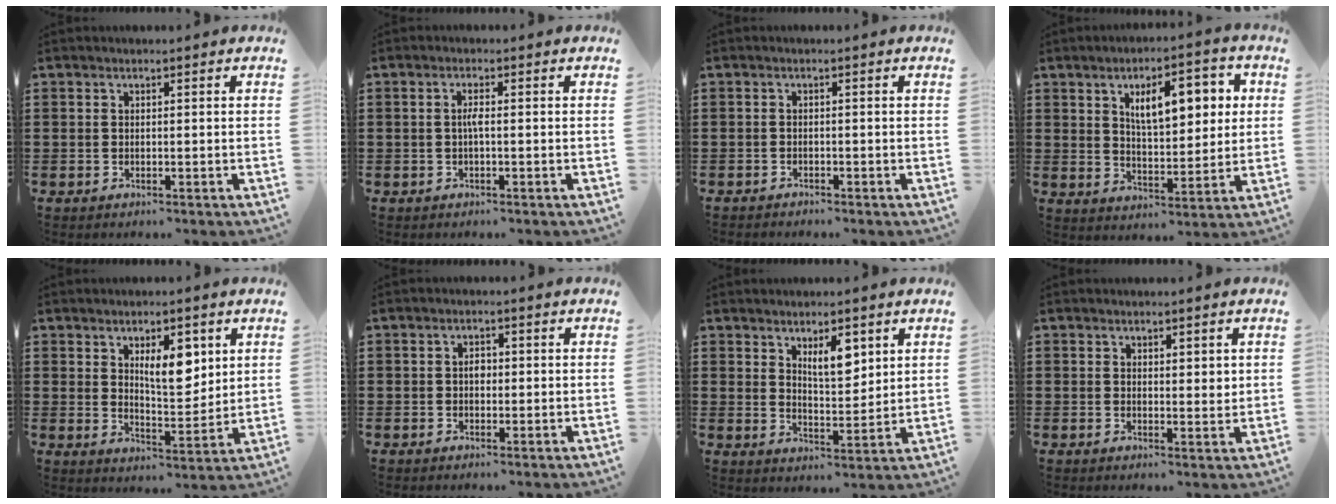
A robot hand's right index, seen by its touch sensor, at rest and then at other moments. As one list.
[{"total": 1.8, "force": [-0.2, 0.2, 1.8], "torque": [-0.038, 0.001, -0.005]}, {"total": 0.9, "force": [-0.9, 0.2, 0.0], "torque": [-0.002, 0.002, -0.019]}, {"total": 9.0, "force": [3.3, 3.7, 7.5], "torque": [-0.121, 0.000, 0.049]}, {"total": 7.3, "force": [3.2, 3.2, 5.7], "torque": [-0.090, -0.005, 0.048]}, {"total": 1.7, "force": [0.0, 1.1, 1.3], "torque": [-0.027, 0.005, -0.002]}, {"total": 5.9, "force": [3.3, 2.4, 4.2], "torque": [-0.067, -0.004, 0.052]}, {"total": 1.7, "force": [1.3, 0.8, 0.8], "torque": [-0.007, 0.003, 0.023]}]